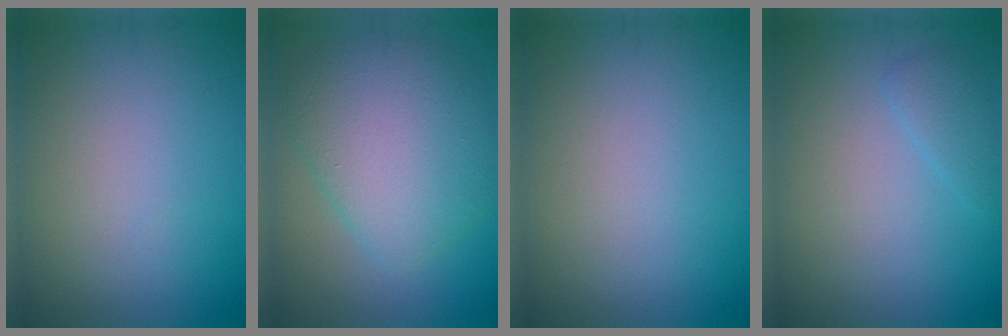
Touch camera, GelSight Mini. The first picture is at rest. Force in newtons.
{"total": 7.0, "press": 7.0, "slide": 0.3}
{"total": 0.0}
{"total": 1.4, "press": 1.4, "slide": 0.1}